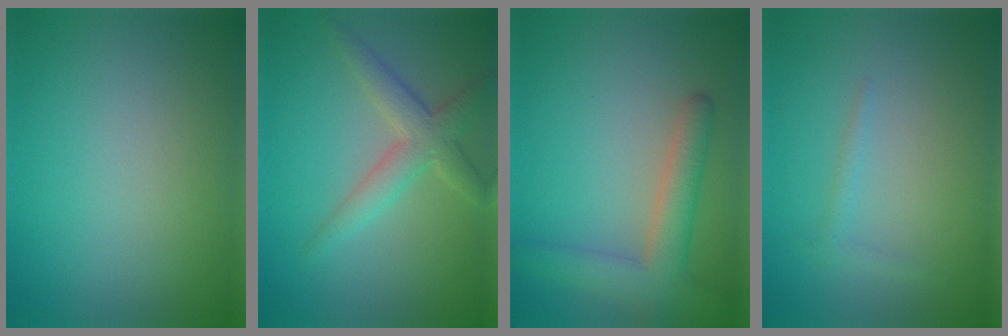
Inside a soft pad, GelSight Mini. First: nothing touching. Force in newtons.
{"total": 3.4, "press": 3.4, "slide": 0.2}
{"total": 4.3, "press": 4.3, "slide": 0.2}
{"total": 0.9, "press": 0.9, "slide": 0.0}